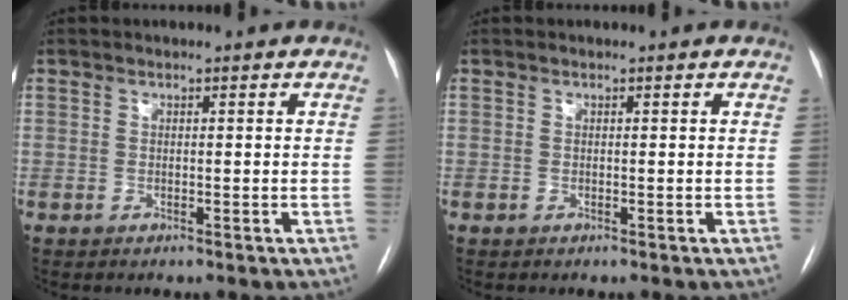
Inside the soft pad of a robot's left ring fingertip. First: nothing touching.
{"total": 0.0}